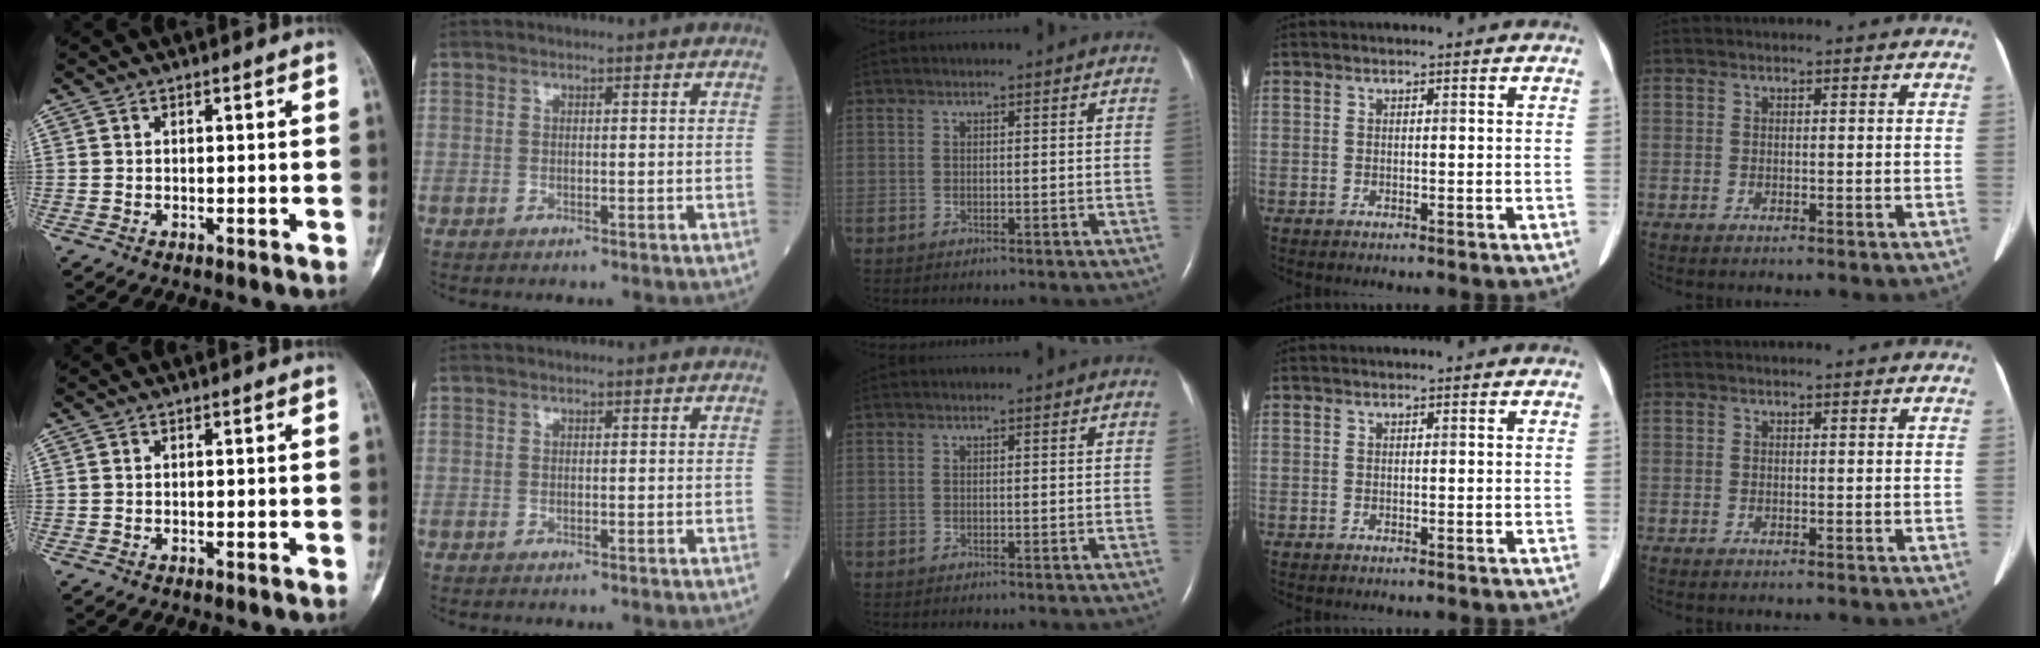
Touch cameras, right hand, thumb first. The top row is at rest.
{}